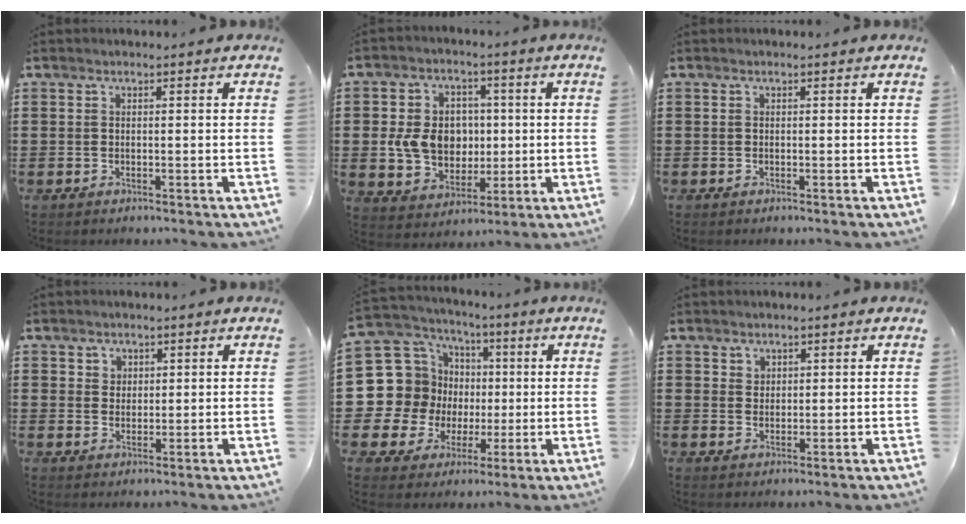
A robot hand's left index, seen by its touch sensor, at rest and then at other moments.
{"total": 8.9, "force": [0.4, 7.2, 5.2], "torque": [-0.128, 0.013, 0.004]}
{"total": 0.0}
{"total": 2.1, "force": [1.3, 1.6, 0.1], "torque": [0.000, 0.003, 0.022]}
{"total": 13.5, "force": [-0.6, 13.1, 3.4], "torque": [-0.140, -0.016, 0.009]}
{"total": 1.6, "force": [1.3, 1.0, 0.1], "torque": [-0.004, 0.002, 0.025]}